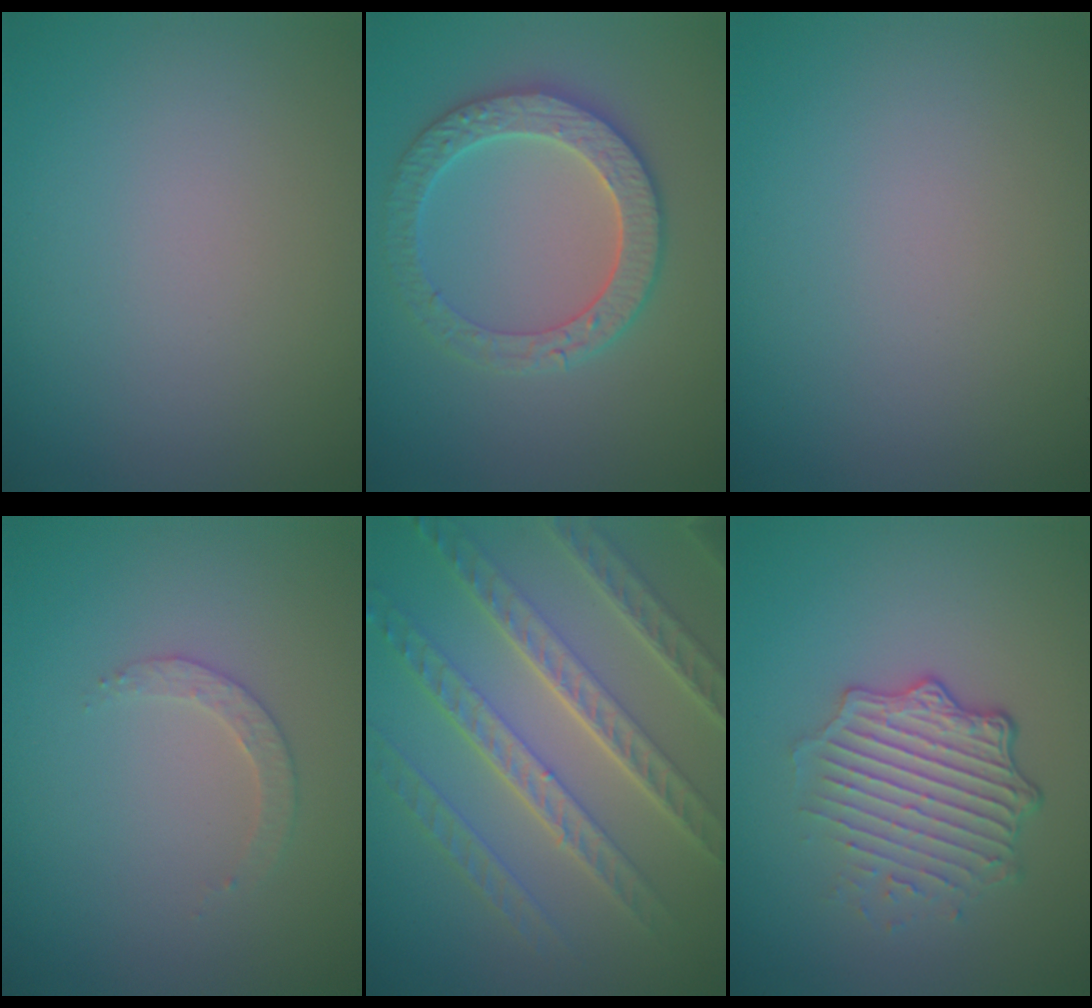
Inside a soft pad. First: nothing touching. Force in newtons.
{"total": 4.2, "press": 4.0, "slide": 1.0}
{"total": 0.0}
{"total": 1.6, "press": 1.5, "slide": 0.3}
{"total": 7.8, "press": 5.6, "slide": 5.4}
{"total": 5.0, "press": 3.6, "slide": 3.5}